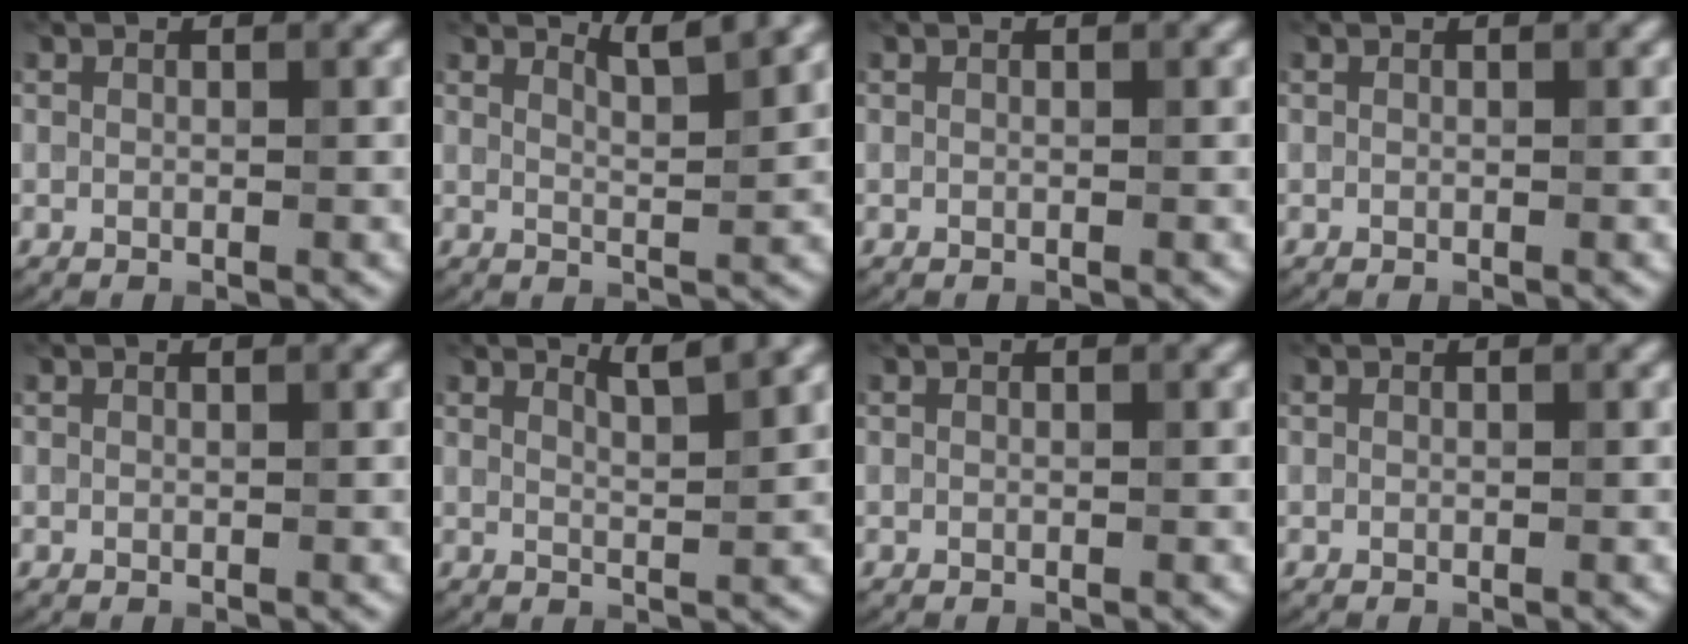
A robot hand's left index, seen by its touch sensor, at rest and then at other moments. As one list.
[{"total": 2.6, "force": [2.2, 0.3, 1.3], "torque": [-0.011, 0.001, 0.033]}, {"total": 0.0}, {"total": 0.0}, {"total": 0.0}, {"total": 2.3, "force": [1.9, 0.3, 1.2], "torque": [-0.007, 0.002, 0.028]}, {"total": 0.0}, {"total": 0.0}]